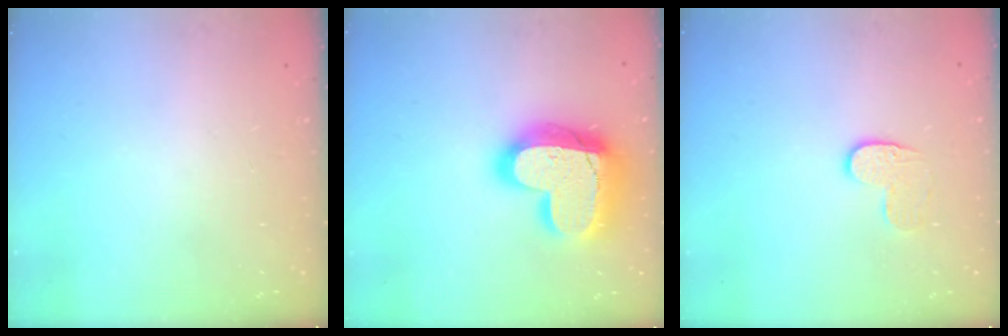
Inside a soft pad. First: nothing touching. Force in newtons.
{"total": 23.3, "press": 23.2, "slide": 1.9}
{"total": 6.7, "press": 6.7, "slide": 0.5}